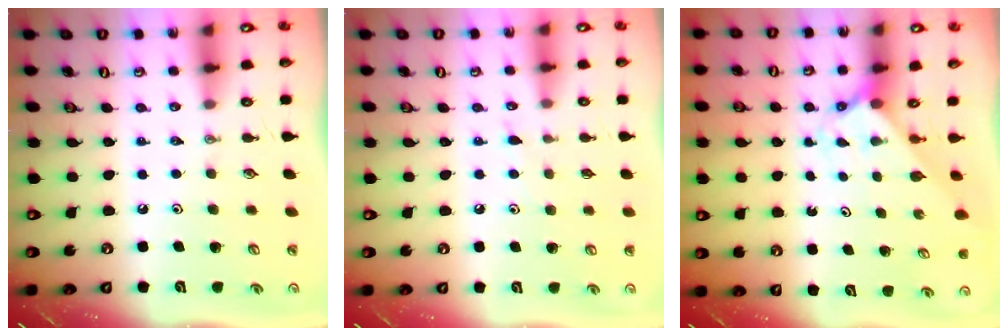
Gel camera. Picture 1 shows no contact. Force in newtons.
{"total": 5.7, "press": 5.7, "slide": 0.6}
{"total": 2.2, "press": 2.2, "slide": 0.2}